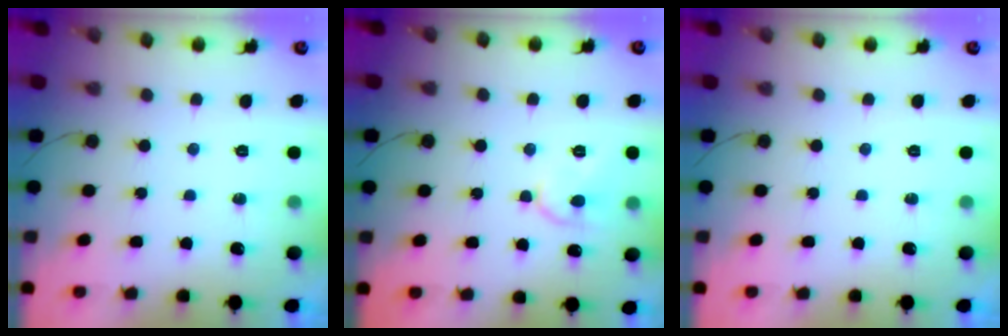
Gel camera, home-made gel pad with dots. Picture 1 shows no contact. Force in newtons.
{"total": 8.0, "press": 8.0, "slide": 0.7}
{"total": 0.0}